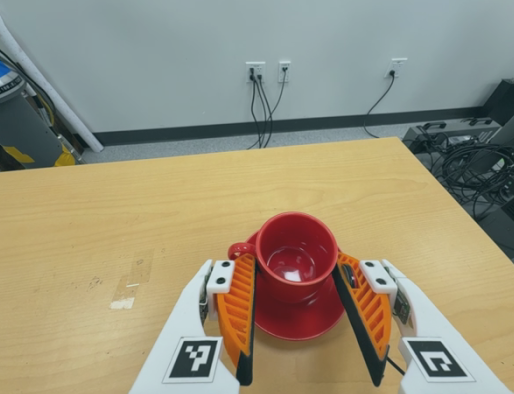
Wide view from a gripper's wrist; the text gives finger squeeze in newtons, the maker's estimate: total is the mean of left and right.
{"total": 2.0, "left": 1.3, "right": 2.7}